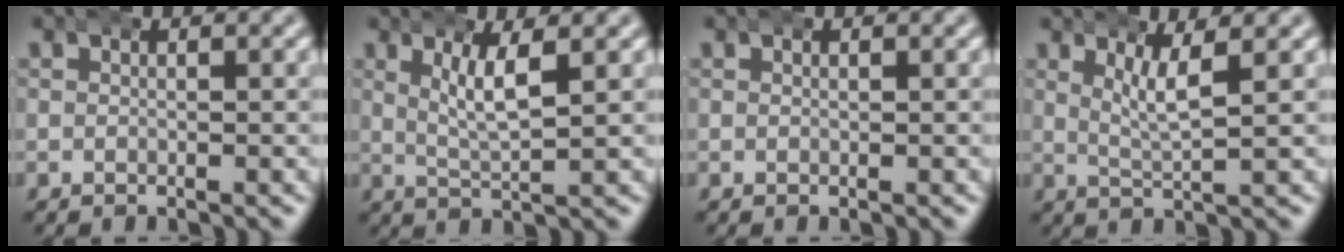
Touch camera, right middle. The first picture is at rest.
{"total": 3.4, "force": [1.4, 0.4, 3.1], "torque": [-0.059, -0.003, 0.030]}
{"total": 0.0}
{"total": 3.2, "force": [1.5, 0.1, 2.8], "torque": [-0.052, -0.002, 0.031]}